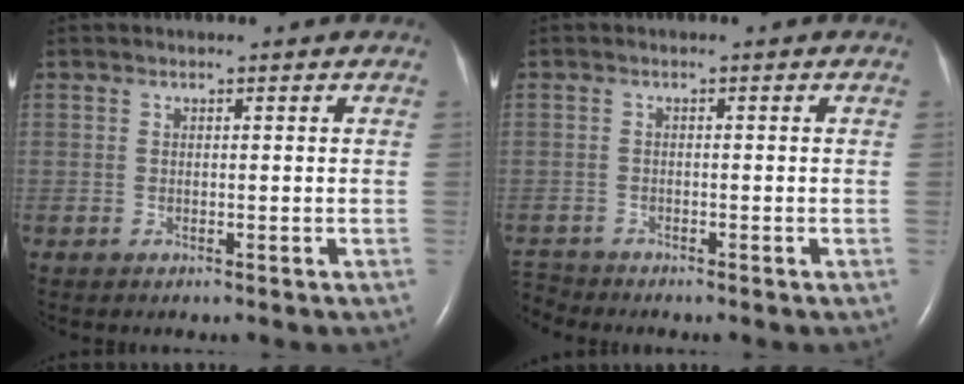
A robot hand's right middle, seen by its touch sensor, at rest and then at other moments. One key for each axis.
{"total": 2.5, "fx": -2.5, "fy": 0.2, "fz": -0.3, "tx": 0.004, "ty": -0.014, "tz": -0.045}